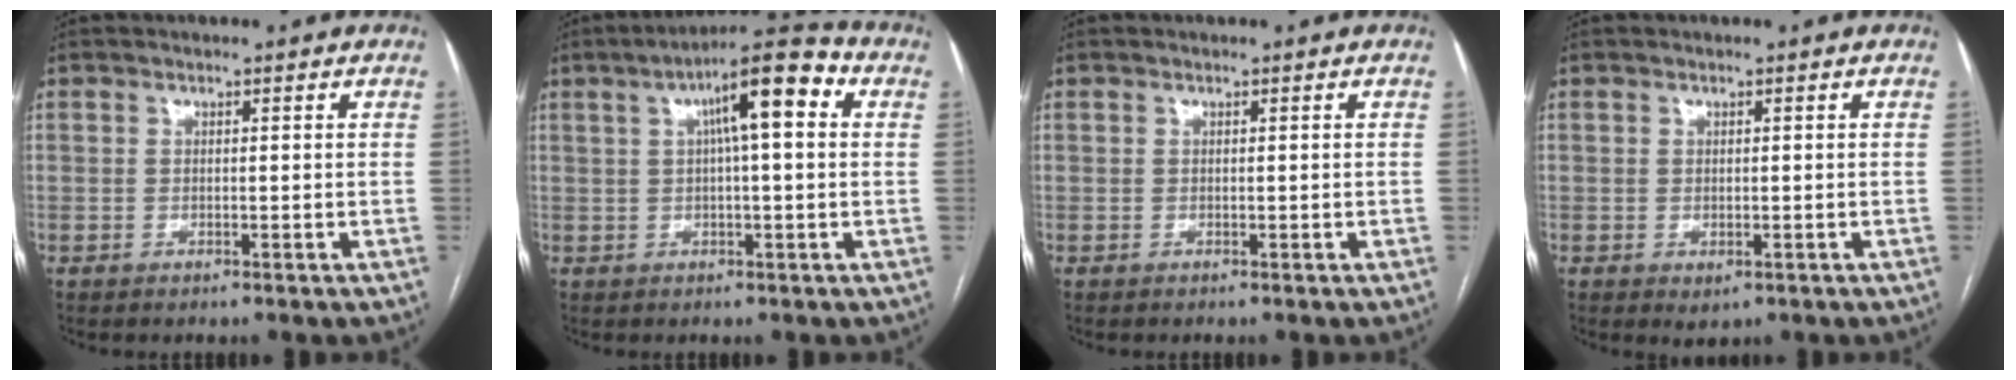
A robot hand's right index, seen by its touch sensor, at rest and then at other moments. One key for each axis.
{"total": 10.6, "fx": 3.0, "fy": 1.7, "fz": 10.0, "tx": -0.159, "ty": 0.036, "tz": 0.042}
{"total": 0.0}
{"total": 1.6, "fx": -0.6, "fy": 0.9, "fz": 1.2, "tx": -0.013, "ty": -0.002, "tz": 0.001}